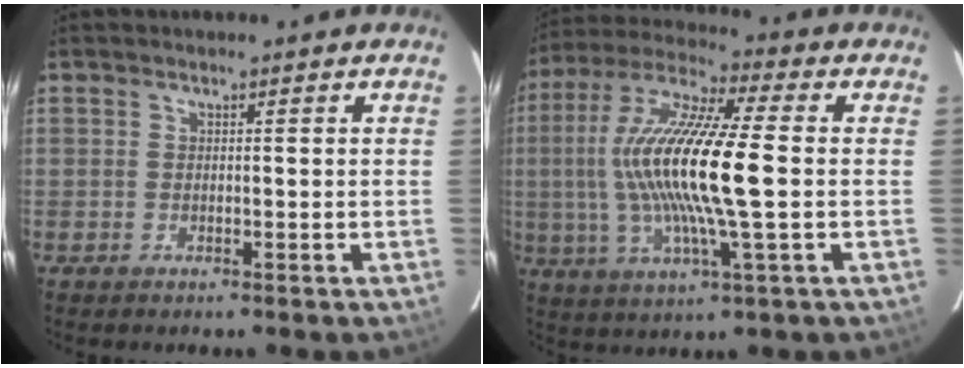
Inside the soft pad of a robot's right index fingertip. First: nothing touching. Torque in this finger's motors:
{"motor_torque": [1.53, -0.61, 1.05, 0.21]}